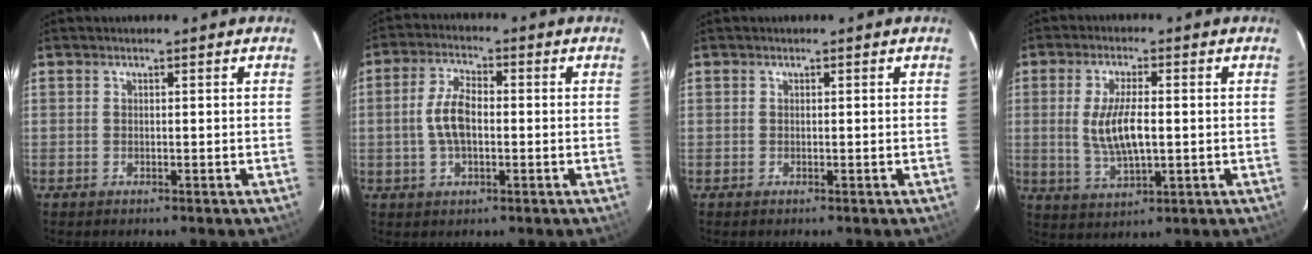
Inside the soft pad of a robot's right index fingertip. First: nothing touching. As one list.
[{"total": 6.9, "force": [-0.7, 3.5, 6.0], "torque": [-0.120, 0.010, -0.010]}, {"total": 0.5, "force": [-0.1, 0.5, -0.1], "torque": [0.002, 0.001, -0.002]}, {"total": 8.7, "force": [0.1, 3.0, 8.1], "torque": [-0.162, -0.005, 0.008]}]